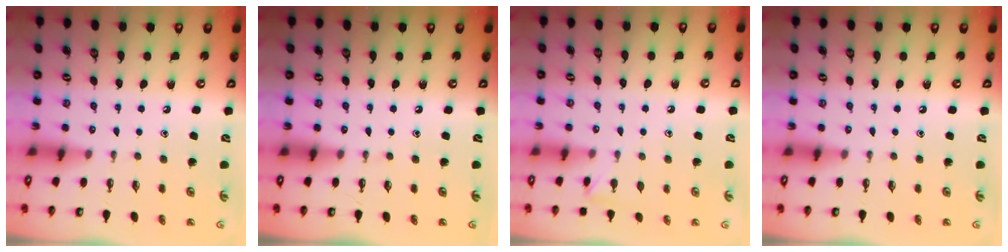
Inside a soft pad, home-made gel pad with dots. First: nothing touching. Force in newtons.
{"total": 0.0}
{"total": 3.9, "press": 3.9, "slide": 0.6}
{"total": 0.0}